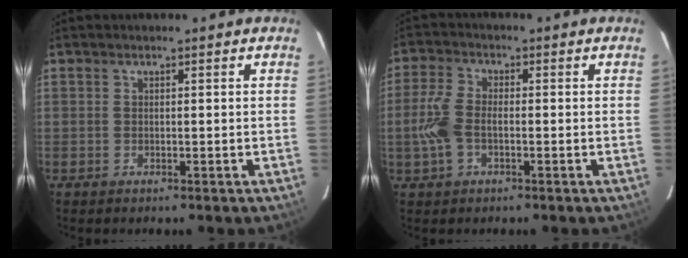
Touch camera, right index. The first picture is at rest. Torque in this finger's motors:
{"motor_torque": [0.09, 0.07, 0.32, 0.10]}